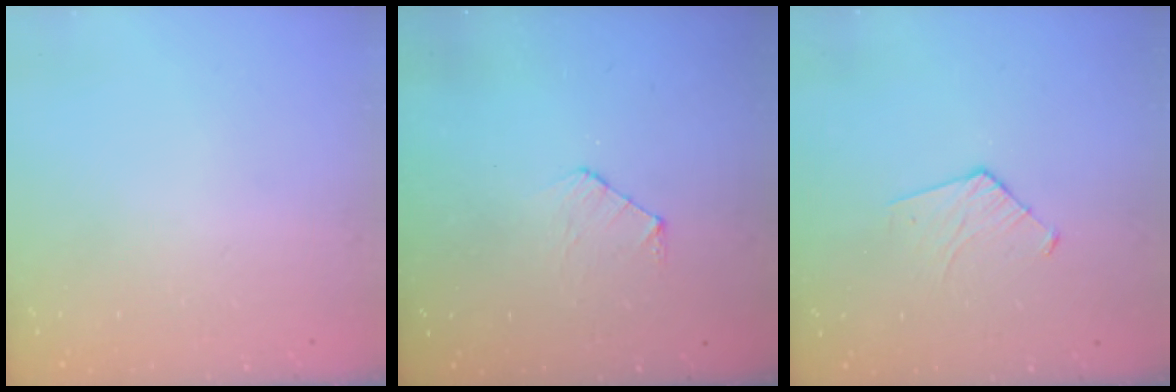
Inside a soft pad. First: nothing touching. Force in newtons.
{"total": 4.8, "press": 4.8, "slide": 0.5}
{"total": 6.2, "press": 6.2, "slide": 0.5}